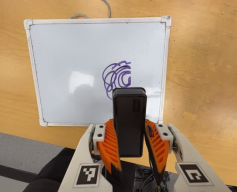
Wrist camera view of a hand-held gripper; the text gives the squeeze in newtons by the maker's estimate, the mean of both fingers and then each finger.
{"total": 9.1, "left": 7.4, "right": 10.7}